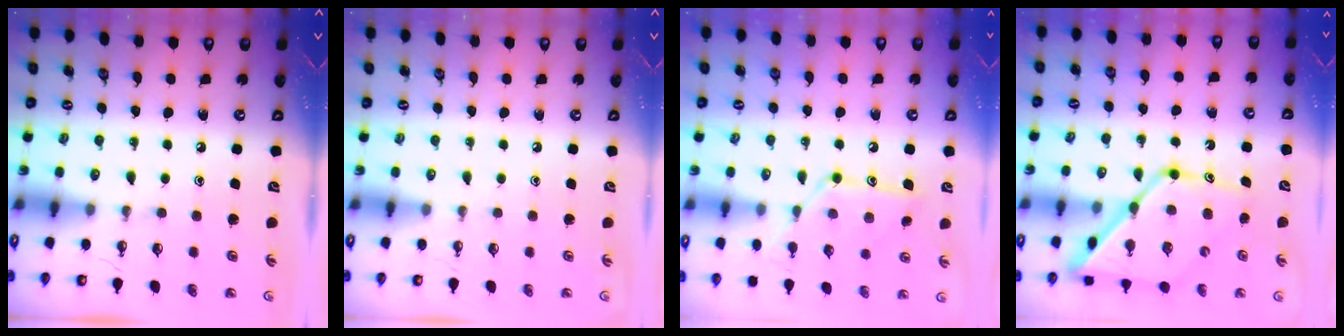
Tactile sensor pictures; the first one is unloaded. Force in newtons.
{"total": 0.0}
{"total": 12.2, "press": 12.2, "slide": 0.9}
{"total": 16.5, "press": 16.5, "slide": 1.6}